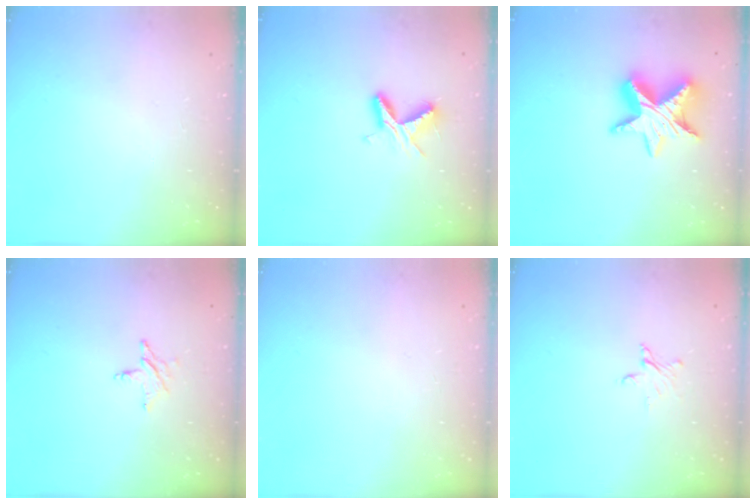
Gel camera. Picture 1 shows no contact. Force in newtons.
{"total": 5.9, "press": 5.9, "slide": 0.5}
{"total": 12.1, "press": 12.1, "slide": 0.9}
{"total": 3.6, "press": 3.6, "slide": 0.5}
{"total": 0.0}
{"total": 2.9, "press": 2.9, "slide": 0.3}